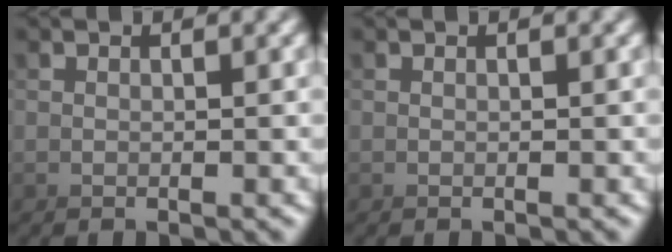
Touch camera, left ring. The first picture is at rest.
{"total": 0.0}